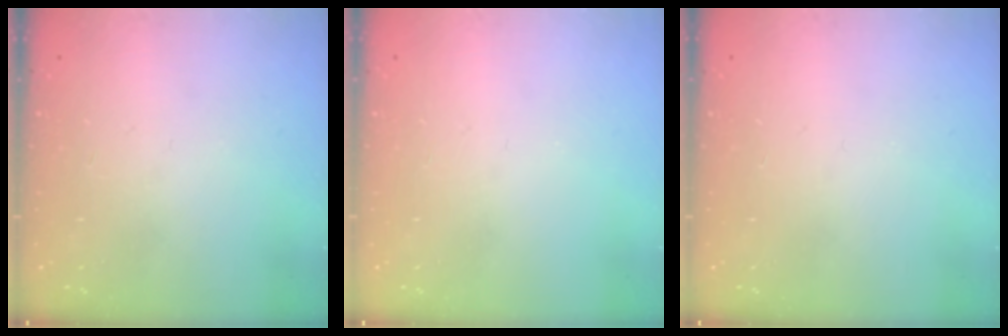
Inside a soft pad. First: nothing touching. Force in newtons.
{"total": 0.0}
{"total": 0.0}